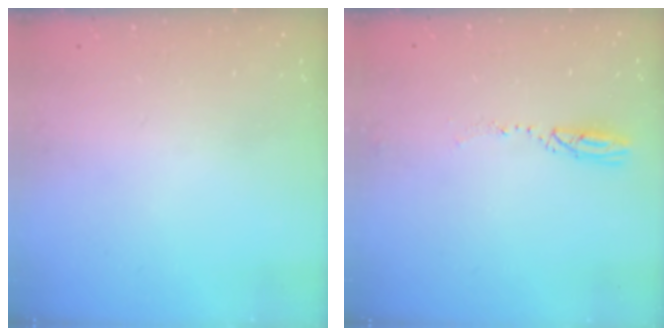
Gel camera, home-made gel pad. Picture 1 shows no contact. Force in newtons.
{"total": 3.3, "press": 3.2, "slide": 0.8}